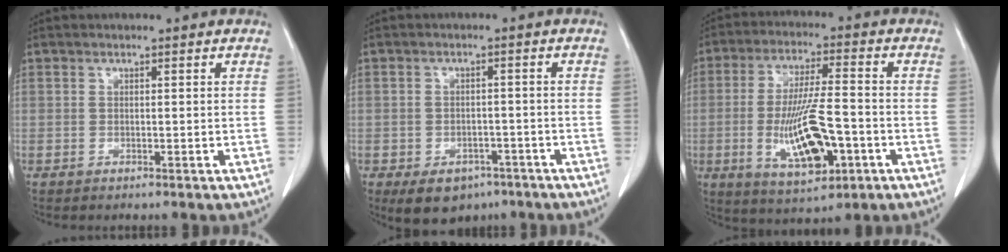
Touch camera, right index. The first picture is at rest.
{"total": 7.0, "force": [-4.4, 4.5, 2.9], "torque": [-0.042, 0.005, -0.055]}
{"total": 12.8, "force": [-3.5, 3.4, 11.8], "torque": [-0.223, -0.006, -0.050]}